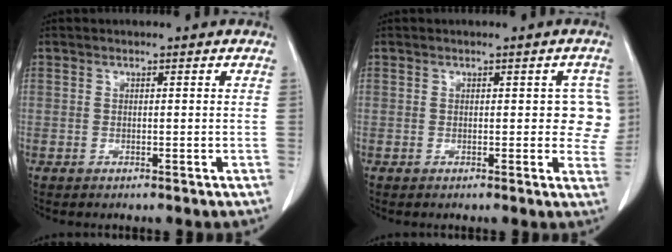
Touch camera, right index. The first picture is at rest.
{"total": 4.4, "force": [0.7, 2.5, 3.5], "torque": [-0.013, 0.010, 0.003]}